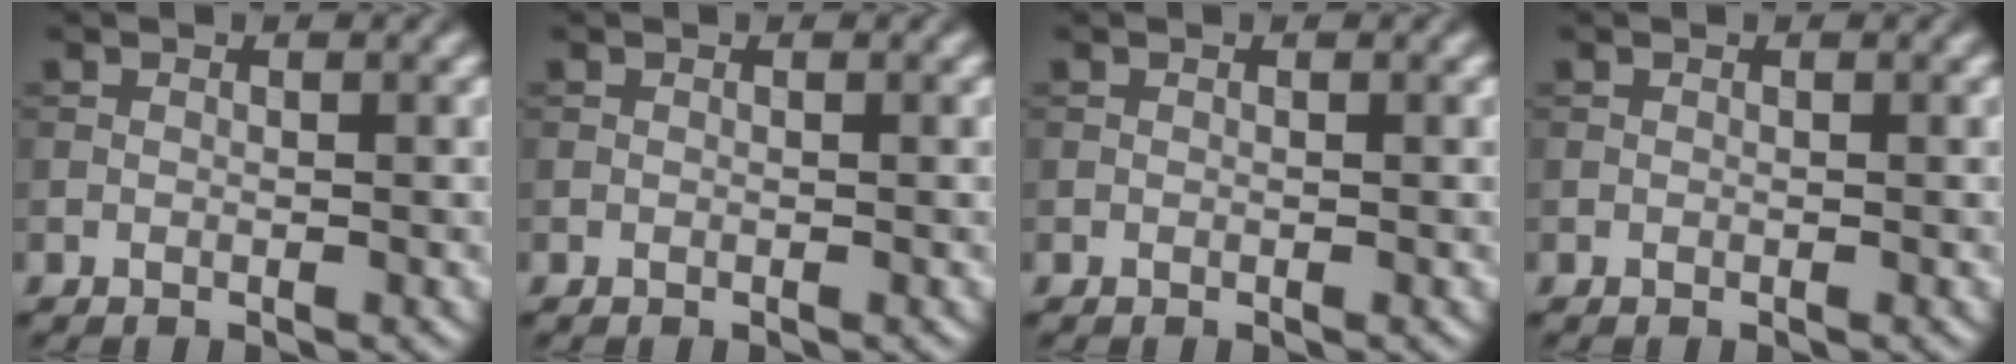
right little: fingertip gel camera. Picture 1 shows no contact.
{"total": 0.0}
{"total": 0.0}
{"total": 0.0}